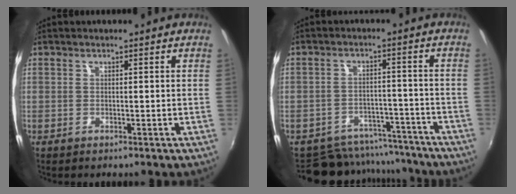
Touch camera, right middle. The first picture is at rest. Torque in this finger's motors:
{"motor_torque": [-0.47, -0.56, -0.17, -0.06]}